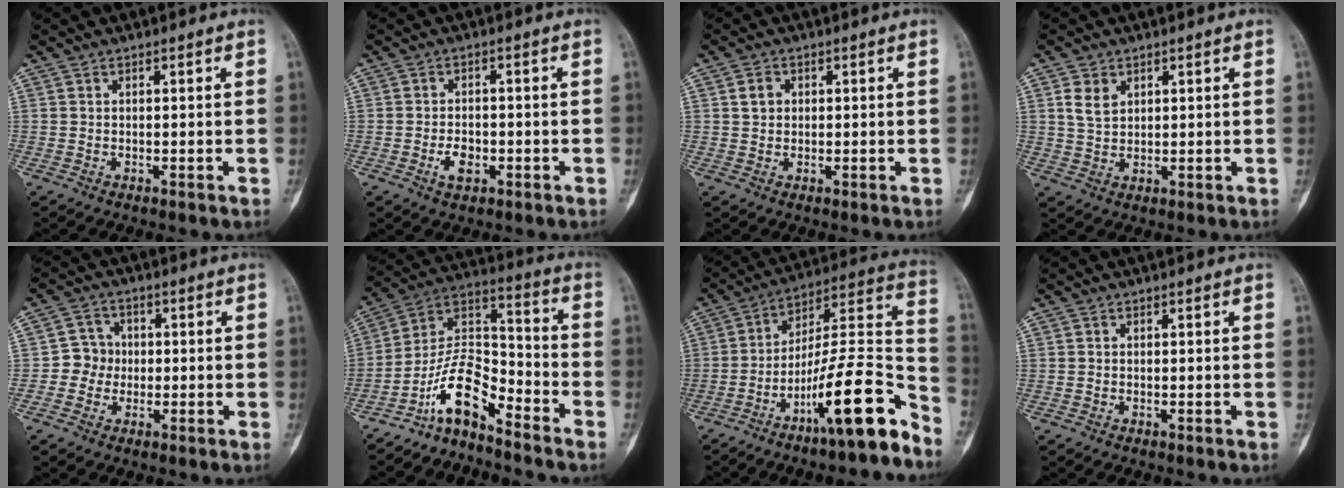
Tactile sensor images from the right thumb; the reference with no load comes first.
{"total": 3.8, "force": [-1.4, 2.3, 2.6], "torque": [-0.038, 0.005, -0.023]}
{"total": 2.5, "force": [0.6, 2.1, 1.2], "torque": [-0.013, 0.002, 0.010]}
{"total": 4.2, "force": [1.8, 2.9, 2.4], "torque": [-0.037, -0.006, 0.039]}
{"total": 4.8, "force": [-0.6, 4.6, 1.2], "torque": [0.014, 0.013, -0.021]}
{"total": 11.2, "force": [-8.0, 4.3, 6.6], "torque": [-0.114, 0.094, -0.159]}
{"total": 19.5, "force": [-12.1, 3.5, 14.9], "torque": [-0.236, 0.100, -0.198]}
{"total": 0.0}